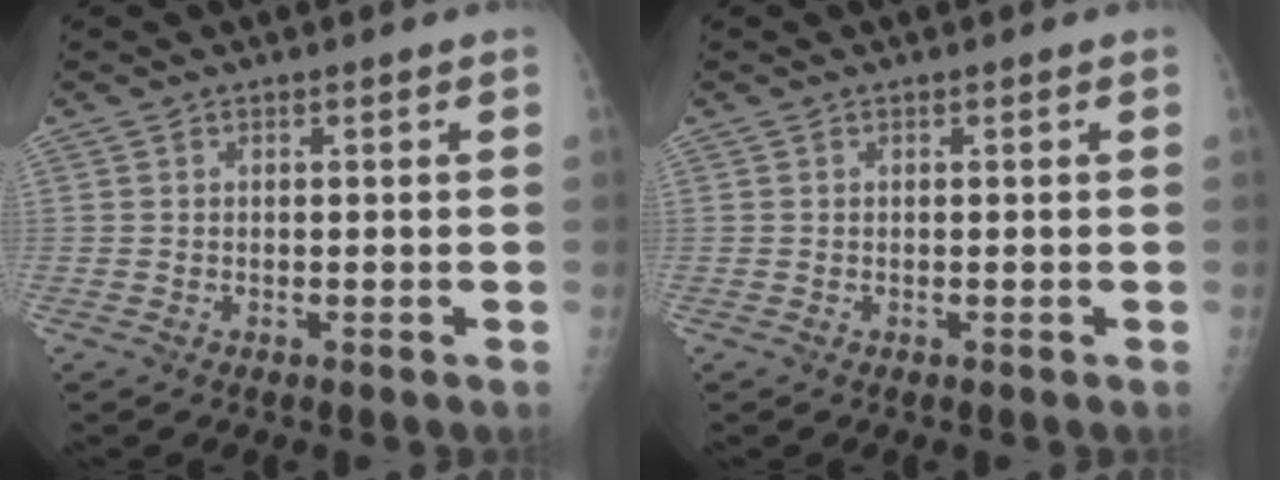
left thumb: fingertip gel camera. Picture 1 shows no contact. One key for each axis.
{"total": 0.0}